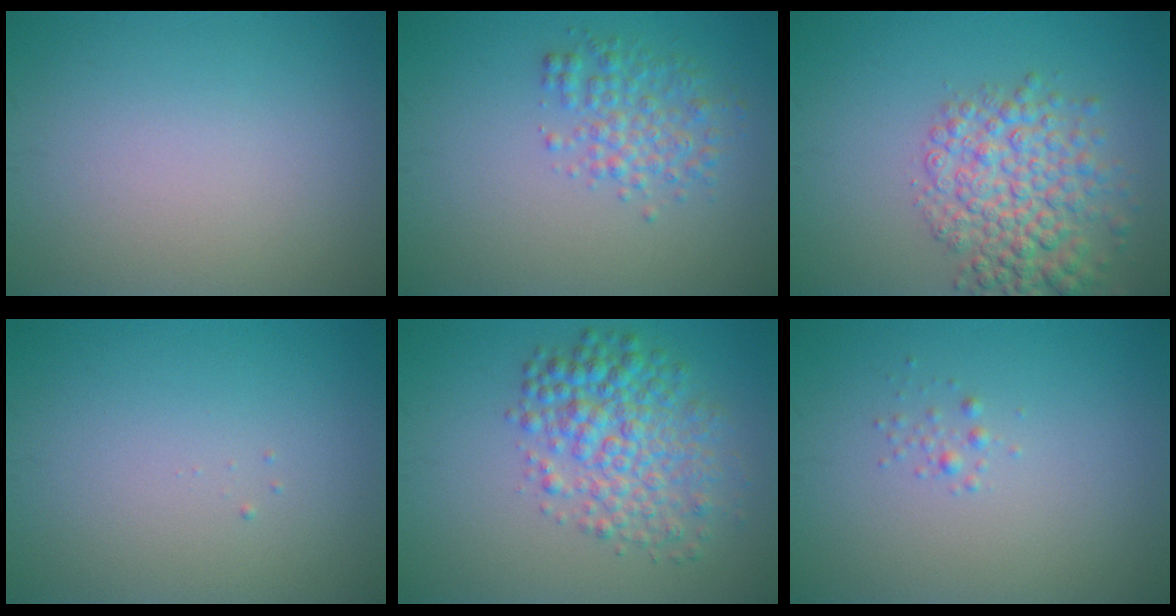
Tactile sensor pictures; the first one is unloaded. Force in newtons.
{"total": 3.0, "press": 3.0, "slide": 0.1}
{"total": 6.3, "press": 6.2, "slide": 0.2}
{"total": 0.0}
{"total": 5.5, "press": 5.5, "slide": 0.1}
{"total": 0.7, "press": 0.7, "slide": 0.0}